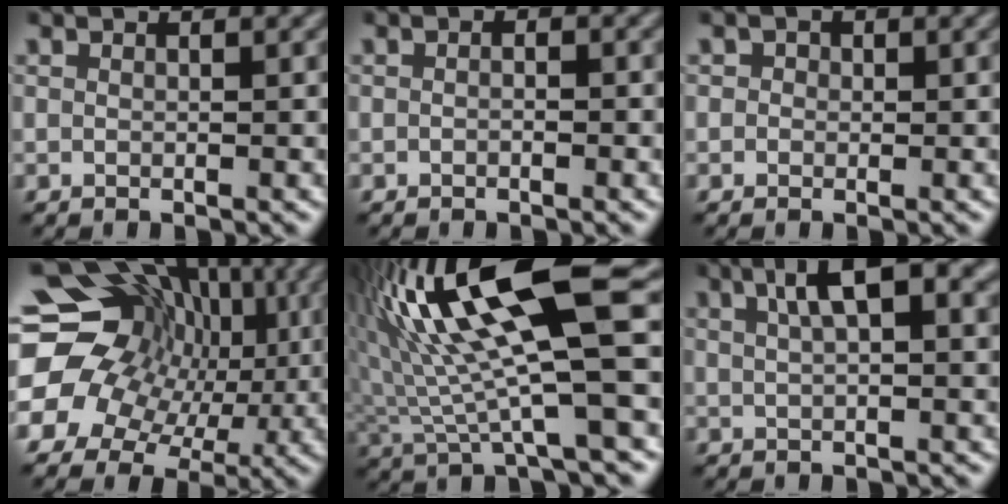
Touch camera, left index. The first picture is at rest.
{"total": 0.9, "force": [-0.3, 0.4, 0.7], "torque": [-0.009, -0.004, -0.008]}
{"total": 1.0, "force": [0.2, 1.0, 0.2], "torque": [-0.003, -0.002, -0.007]}
{"total": 18.0, "force": [2.3, 15.4, 9.0], "torque": [-0.187, 0.037, 0.016]}
{"total": 13.2, "force": [3.9, 2.5, 12.3], "torque": [-0.234, 0.016, 0.081]}
{"total": 6.7, "force": [3.0, 2.1, 5.6], "torque": [-0.091, 0.012, 0.047]}